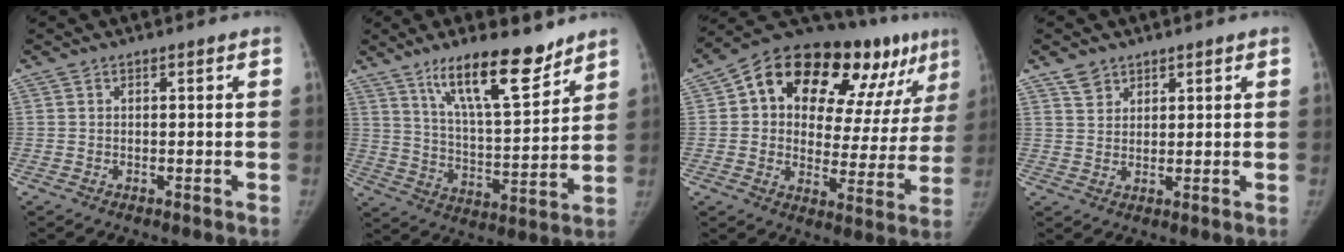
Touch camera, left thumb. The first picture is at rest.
{"total": 15.8, "force": [11.0, 4.2, 10.5], "torque": [-0.148, -0.074, 0.193]}
{"total": 25.8, "force": [12.1, 13.1, 18.7], "torque": [-0.221, 0.019, 0.179]}
{"total": 3.4, "force": [2.5, 2.3, 0.7], "torque": [0.002, -0.013, 0.047]}